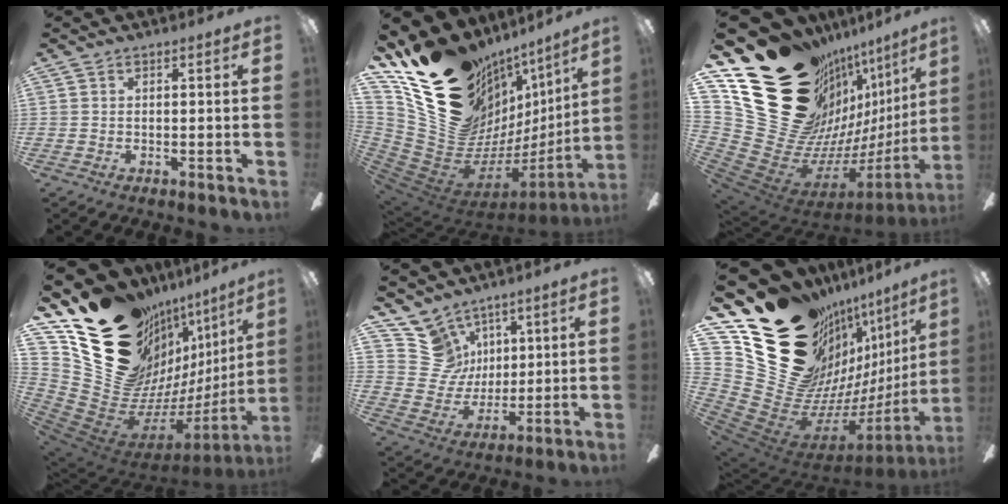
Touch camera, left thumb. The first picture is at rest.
{"total": 25.5, "force": [11.7, 18.2, 13.6], "torque": [-0.197, -0.117, 0.275]}
{"total": 31.5, "force": [15.6, 21.5, 17.0], "torque": [-0.239, -0.181, 0.382]}
{"total": 23.8, "force": [13.4, 15.9, 11.5], "torque": [-0.165, -0.133, 0.308]}
{"total": 12.1, "force": [6.5, 9.9, 2.3], "torque": [-0.053, -0.046, 0.137]}
{"total": 27.9, "force": [14.6, 18.7, 14.5], "torque": [-0.203, -0.170, 0.354]}